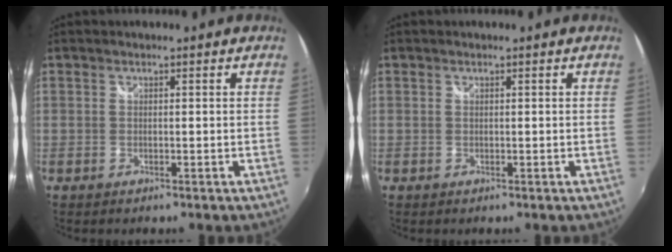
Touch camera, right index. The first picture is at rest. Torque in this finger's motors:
{"motor_torque": [-0.10, -0.09, 0.00, 0.01]}